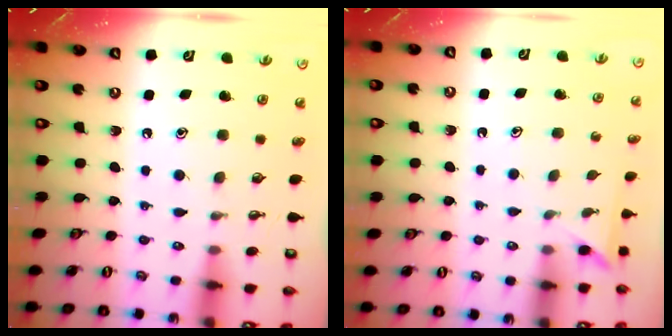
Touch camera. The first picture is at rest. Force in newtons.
{"total": 2.3, "press": 2.3, "slide": 0.2}